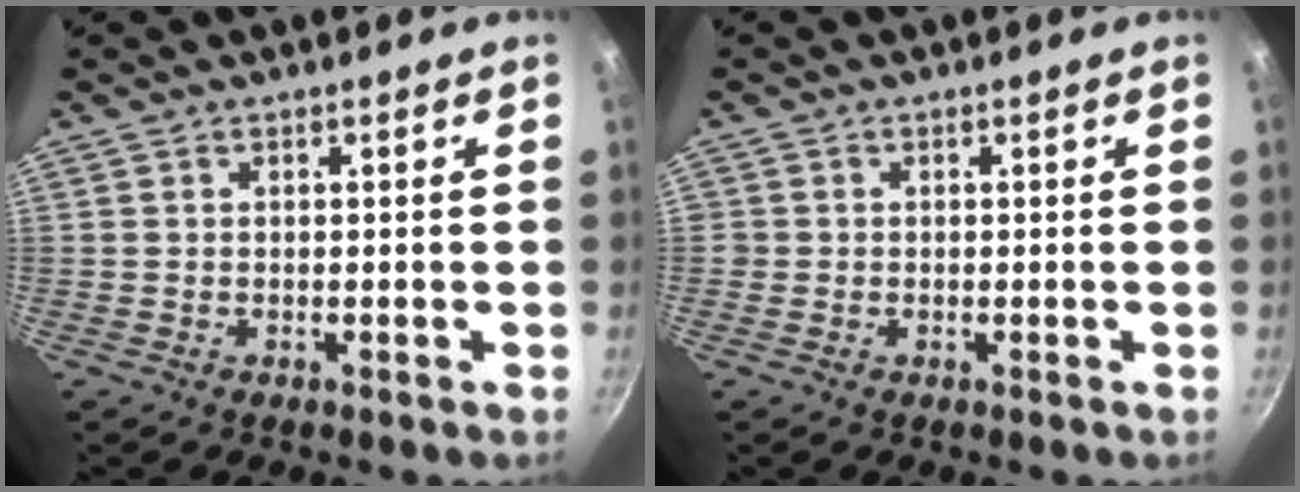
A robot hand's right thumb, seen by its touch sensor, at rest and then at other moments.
{"total": 0.9, "force": [-0.1, 0.9, 0.1], "torque": [0.001, 0.003, -0.005]}